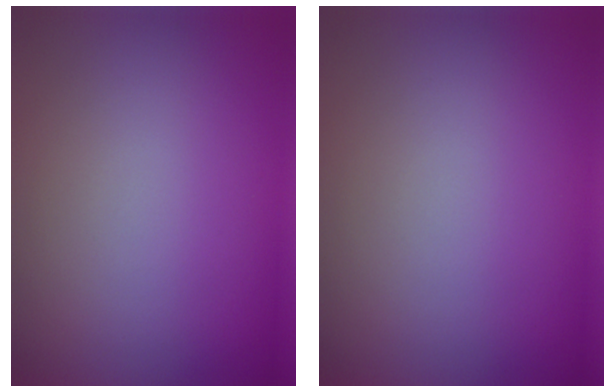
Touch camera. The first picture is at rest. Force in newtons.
{"total": 0.0}